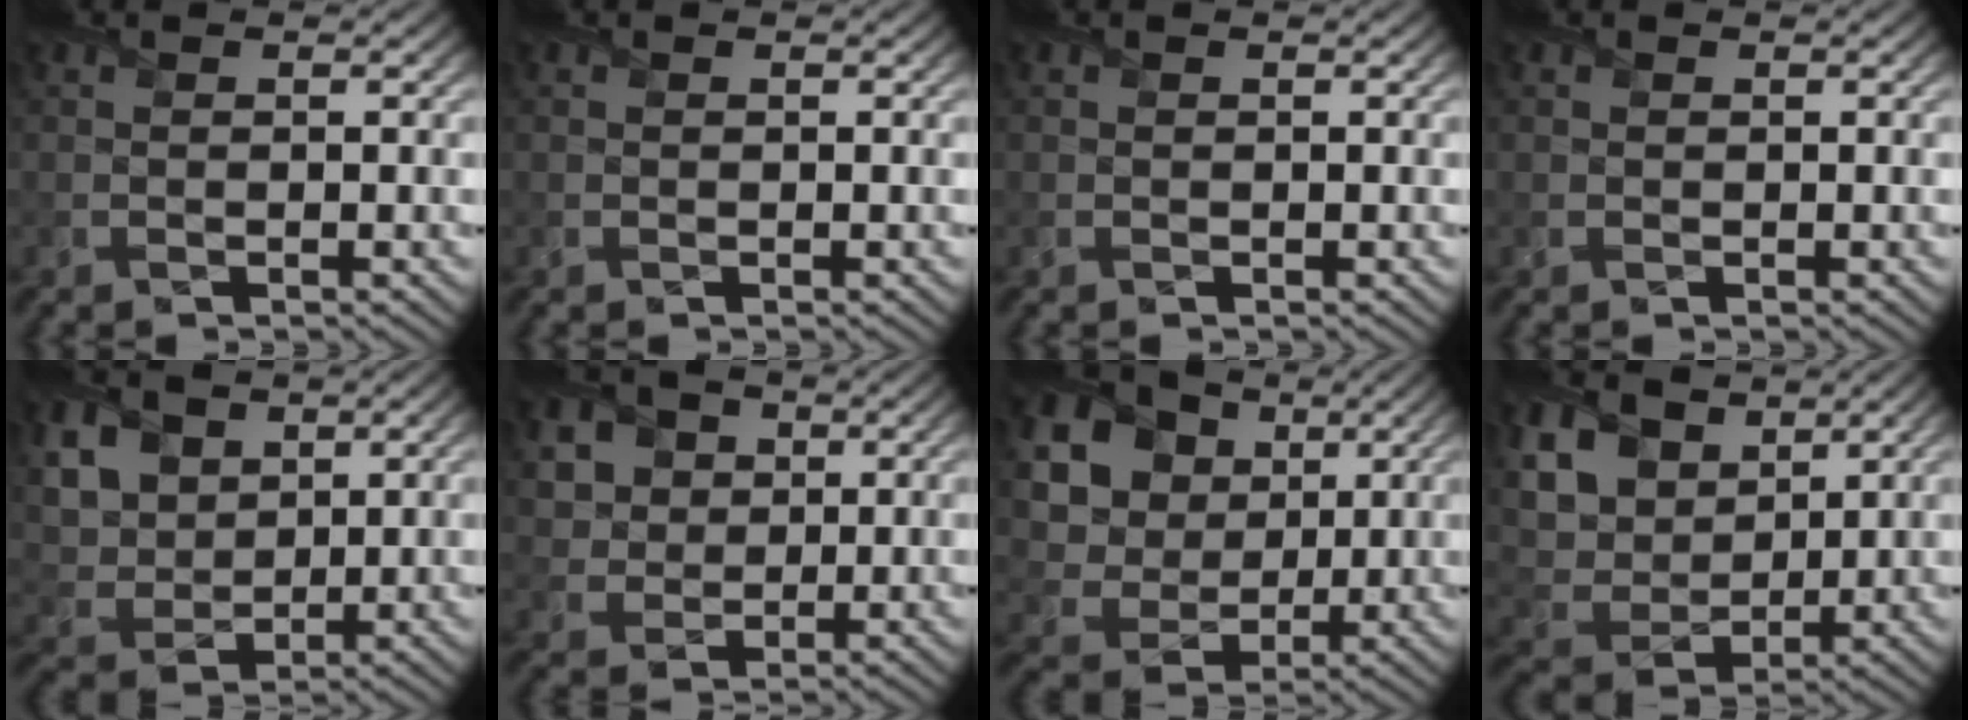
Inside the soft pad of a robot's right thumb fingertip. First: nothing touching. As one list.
[{"total": 0.0}, {"total": 0.0}, {"total": 0.0}, {"total": 9.6, "force": [4.0, 7.0, 5.2], "torque": [-0.178, 0.004, 0.088]}, {"total": 7.4, "force": [2.8, 6.1, 3.1], "torque": [-0.116, 0.008, 0.053]}, {"total": 14.5, "force": [6.1, 11.2, 7.0], "torque": [-0.211, 0.021, 0.144]}, {"total": 11.4, "force": [5.3, 7.9, 6.4], "torque": [-0.194, 0.007, 0.106]}]